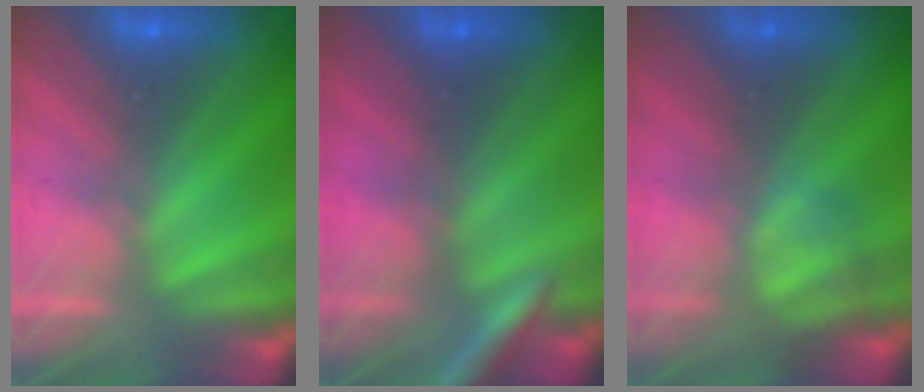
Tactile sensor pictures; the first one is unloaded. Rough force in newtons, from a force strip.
{"total": 2.7}
{"total": 2.3}